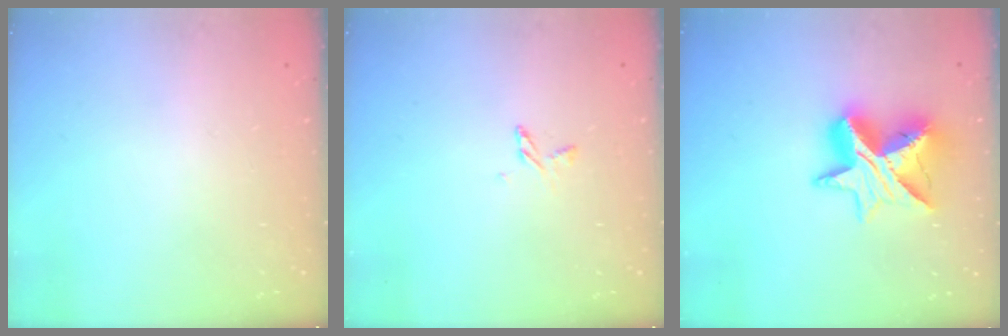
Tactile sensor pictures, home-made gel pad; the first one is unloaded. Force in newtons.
{"total": 3.7, "press": 3.6, "slide": 0.4}
{"total": 13.4, "press": 13.3, "slide": 1.0}